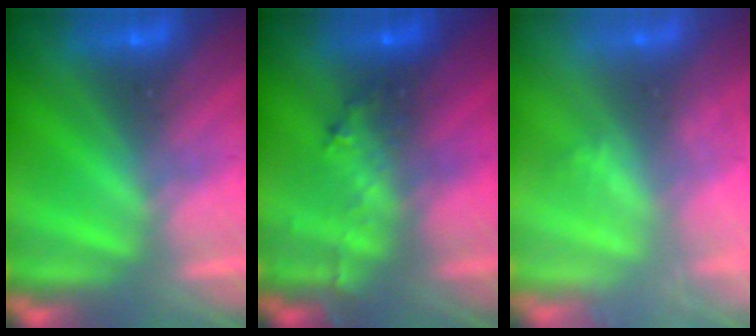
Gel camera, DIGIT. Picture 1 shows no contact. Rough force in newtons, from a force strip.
{"total": 2.8}
{"total": 1.7}